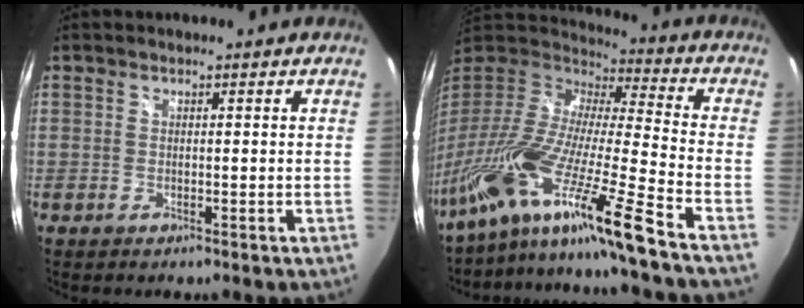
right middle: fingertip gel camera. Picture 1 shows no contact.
{"total": 25.7, "force": [-18.1, -0.6, 18.2], "torque": [-0.300, -0.073, -0.327]}